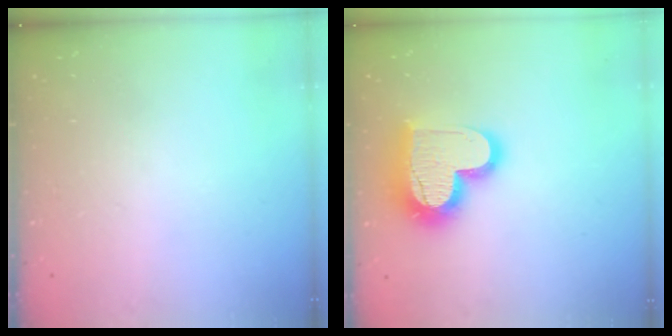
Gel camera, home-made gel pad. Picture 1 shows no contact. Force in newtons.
{"total": 17.8, "press": 17.7, "slide": 1.5}